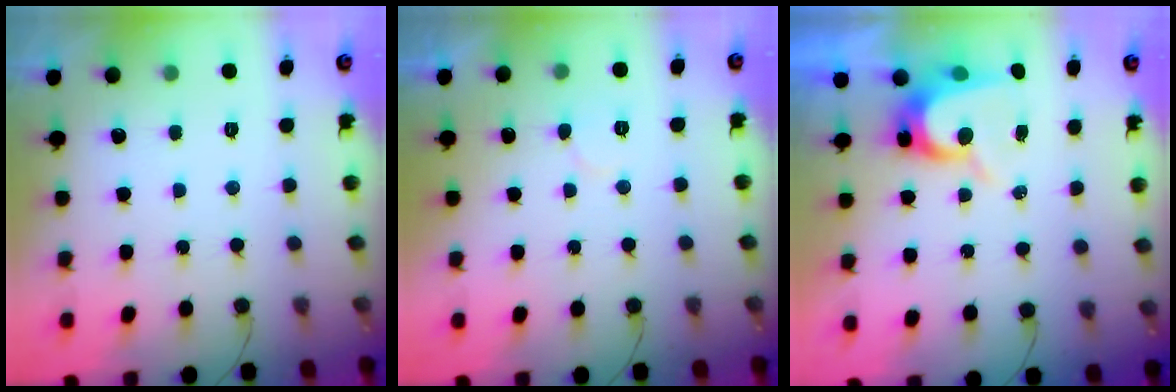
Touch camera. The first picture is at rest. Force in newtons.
{"total": 3.9, "press": 3.9, "slide": 0.3}
{"total": 9.7, "press": 9.7, "slide": 0.9}